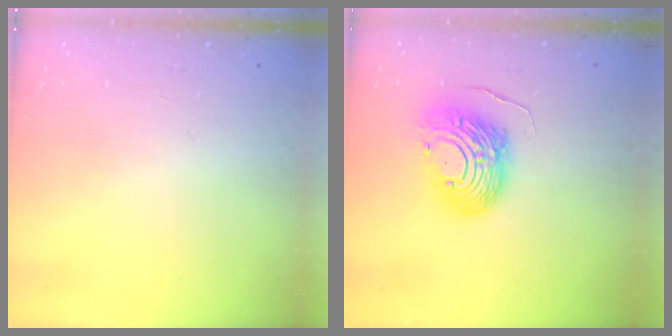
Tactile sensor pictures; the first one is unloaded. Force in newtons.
{"total": 13.8, "press": 13.7, "slide": 1.3}